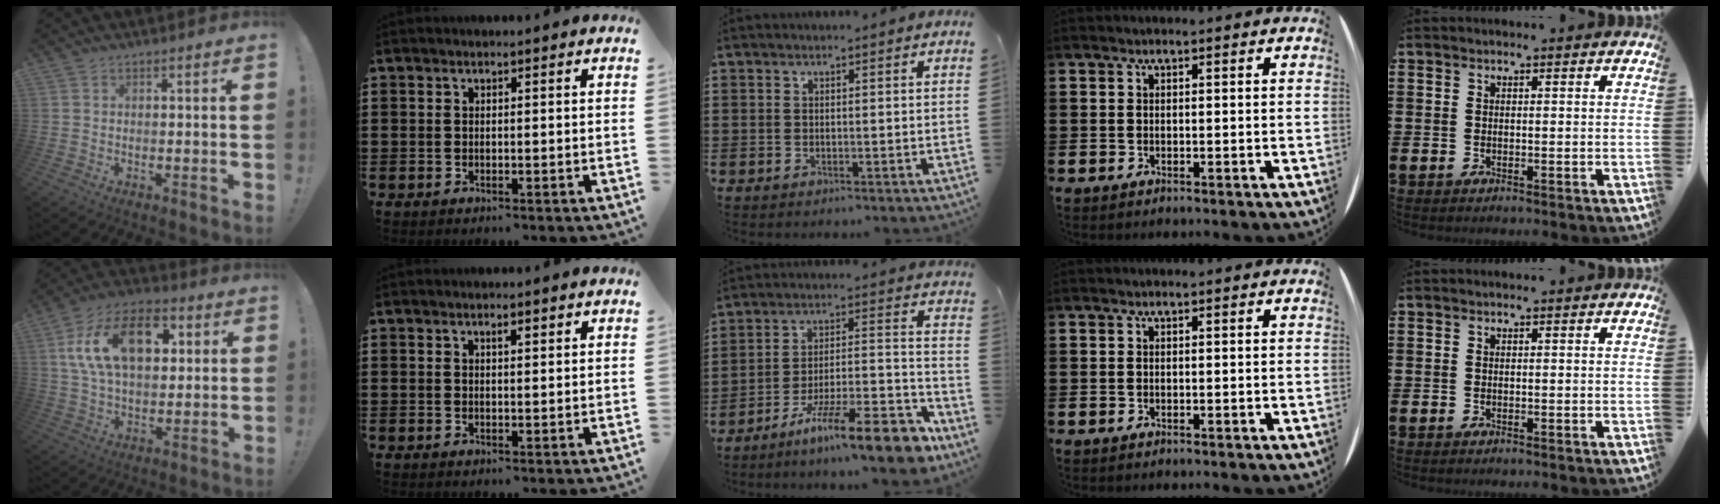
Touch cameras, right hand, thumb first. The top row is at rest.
{"thumb": {"total": 19.9, "force": [5.8, 12.1, 14.8], "torque": [-0.244, 0.000, 0.101]}, "index": {"total": 1.3, "force": [0.6, 0.4, 1.0], "torque": [-0.013, 0.000, 0.008]}, "middle": {"total": 13.8, "force": [-10.5, 1.5, 8.8], "torque": [-0.130, 0.034, -0.185]}}